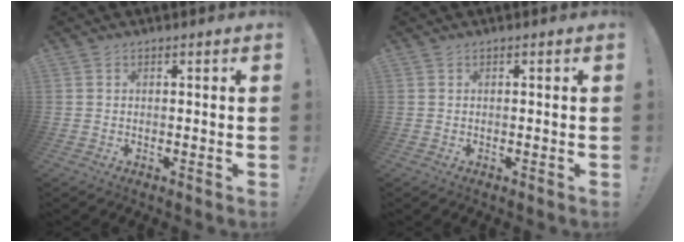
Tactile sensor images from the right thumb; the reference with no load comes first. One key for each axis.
{"total": 0.0}